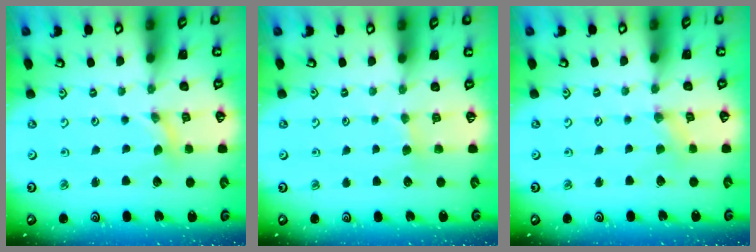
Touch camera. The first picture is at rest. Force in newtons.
{"total": 2.7, "press": 2.6, "slide": 0.4}
{"total": 2.0, "press": 2.0, "slide": 0.3}